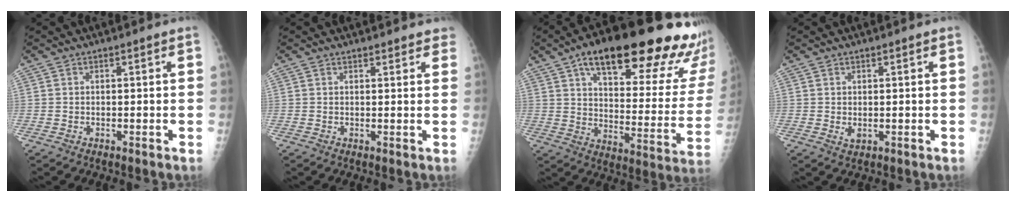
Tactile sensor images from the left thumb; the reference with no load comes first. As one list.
[{"total": 3.6, "force": [3.3, 1.3, 0.9], "torque": [0.017, -0.008, 0.027]}, {"total": 31.3, "force": [20.5, 10.3, 21.3], "torque": [-0.260, -0.055, 0.278]}, {"total": 1.7, "force": [0.4, 0.9, 1.3], "torque": [-0.020, -0.006, 0.010]}]